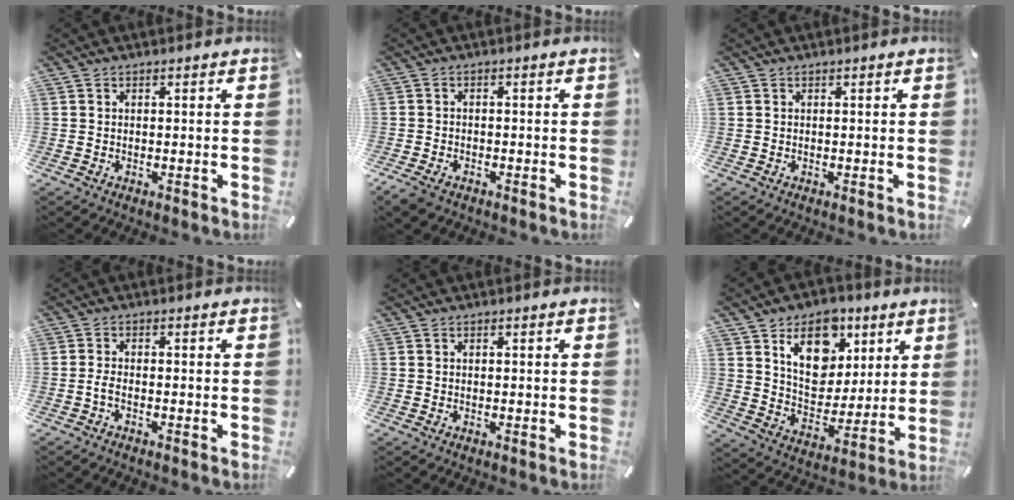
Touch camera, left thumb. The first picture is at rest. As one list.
[{"total": 2.9, "force": [-2.1, 1.5, 1.3], "torque": [-0.042, 0.001, -0.045]}, {"total": 0.0}, {"total": 1.9, "force": [-1.1, 0.4, 1.5], "torque": [-0.034, 0.000, -0.022]}, {"total": 0.0}, {"total": 15.1, "force": [7.5, 10.8, 7.4], "torque": [-0.101, -0.034, 0.136]}]